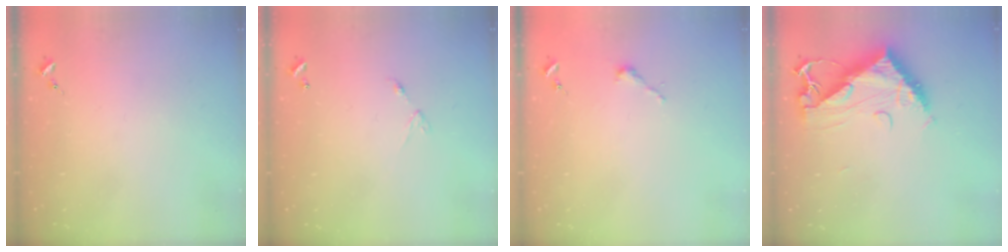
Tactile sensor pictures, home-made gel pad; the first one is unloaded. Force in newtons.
{"total": 5.9, "press": 5.9, "slide": 0.4}
{"total": 2.5, "press": 2.5, "slide": 0.2}
{"total": 11.6, "press": 11.6, "slide": 1.1}